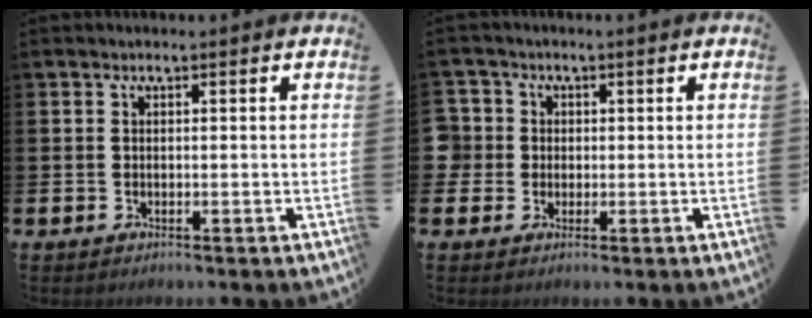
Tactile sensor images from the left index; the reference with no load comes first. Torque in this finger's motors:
{"motor_torque": [0.06, 0.02, -0.01, -0.03]}